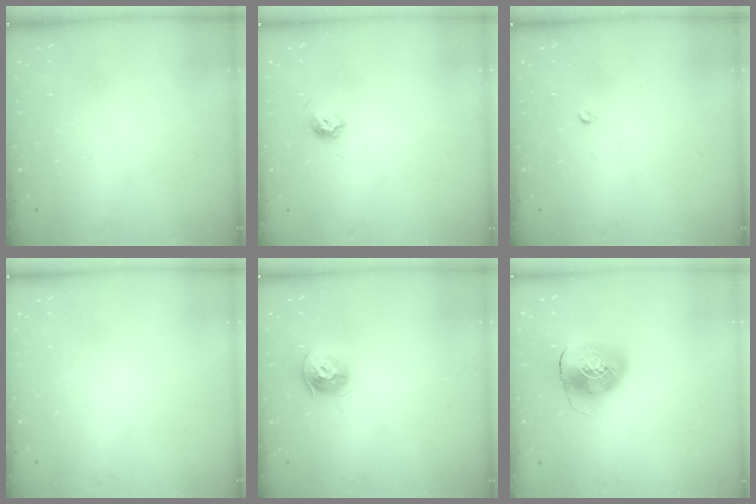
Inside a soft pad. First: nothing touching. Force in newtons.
{"total": 5.9, "press": 5.9, "slide": 0.8}
{"total": 2.6, "press": 2.5, "slide": 0.4}
{"total": 0.0}
{"total": 9.5, "press": 9.4, "slide": 0.9}
{"total": 9.8, "press": 9.7, "slide": 1.5}